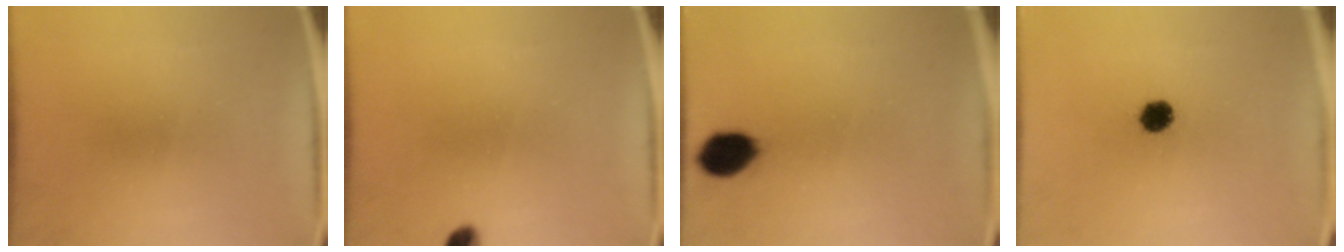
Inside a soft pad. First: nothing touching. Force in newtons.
{"total": 2.9}
{"total": 7.5}
{"total": 5.0}